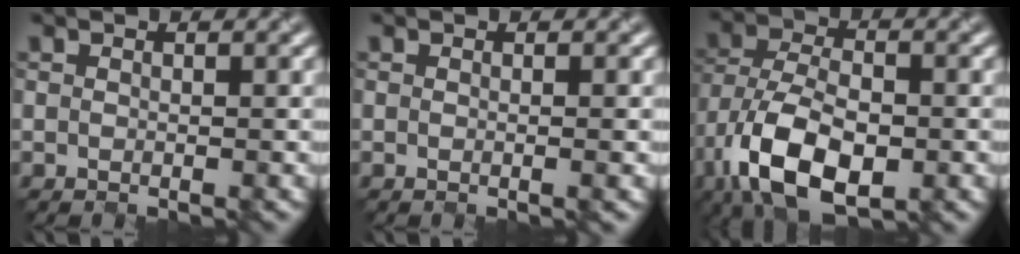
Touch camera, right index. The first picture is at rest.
{"total": 0.9, "force": [0.0, 0.3, 0.8], "torque": [-0.010, 0.000, -0.005]}
{"total": 10.4, "force": [-4.7, 5.3, 7.6], "torque": [-0.159, -0.012, -0.086]}